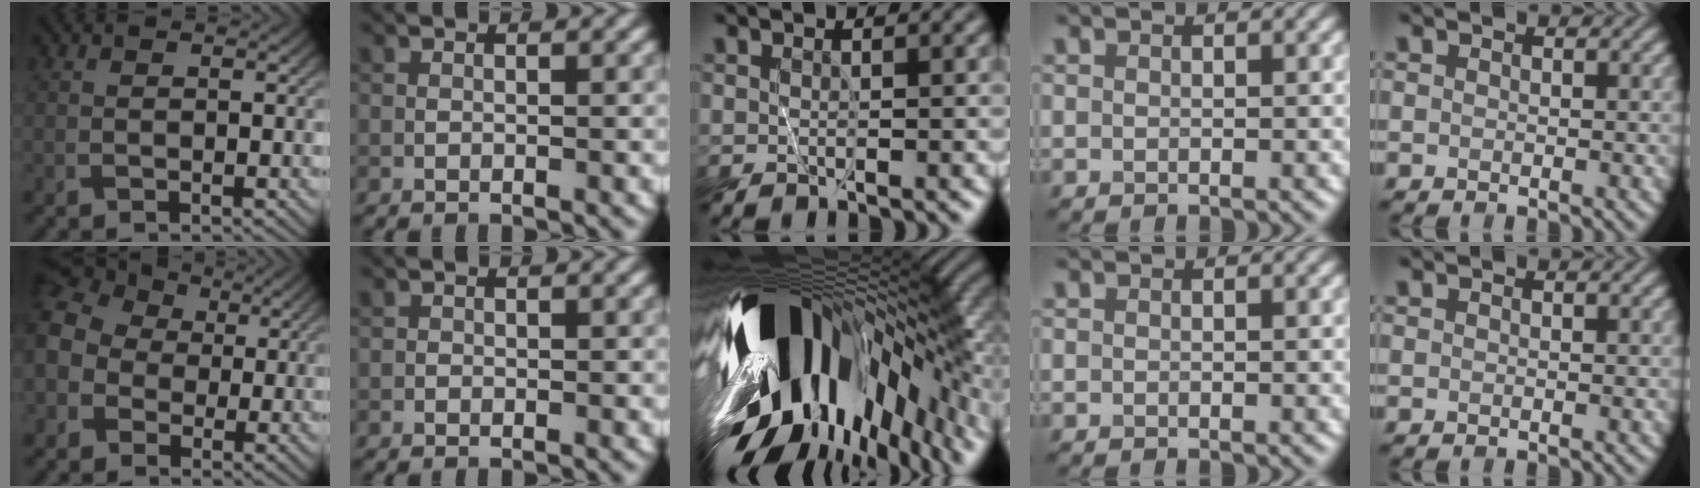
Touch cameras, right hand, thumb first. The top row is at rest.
{"thumb": {"total": 10.6, "force": [-0.4, 9.2, 5.2], "torque": [-0.156, -0.003, -0.041]}, "middle": {"total": 18.1, "force": [-3.8, 8.9, 15.3], "torque": [-0.280, -0.041, -0.055]}}